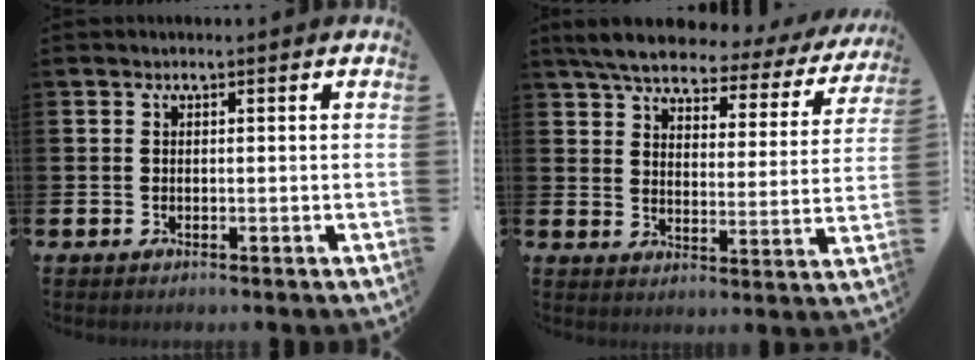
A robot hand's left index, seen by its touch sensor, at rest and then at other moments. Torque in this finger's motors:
{"motor_torque": [1.08, -1.06, 0.45, 0.21]}